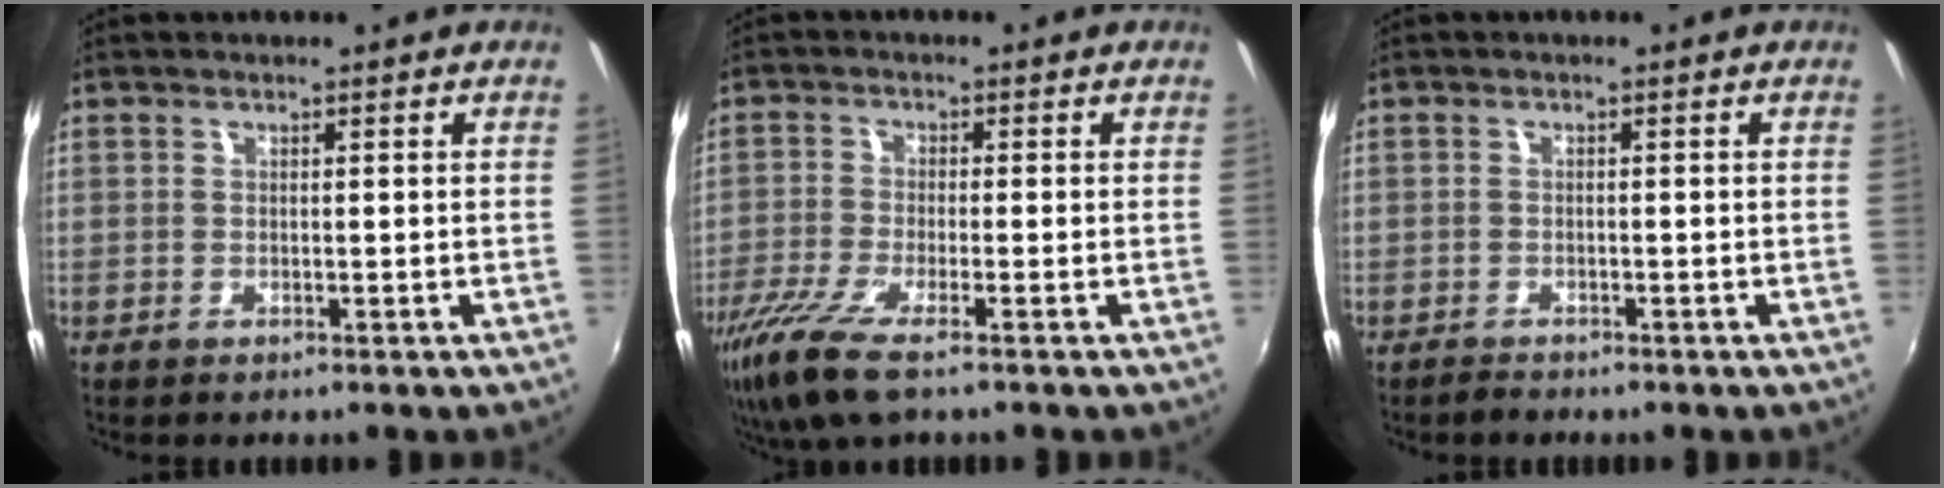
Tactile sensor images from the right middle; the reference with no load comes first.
{"total": 9.3, "force": [-6.4, 1.5, 6.6], "torque": [-0.156, -0.036, -0.123]}
{"total": 1.4, "force": [-1.2, 0.5, 0.0], "torque": [-0.005, 0.000, -0.023]}